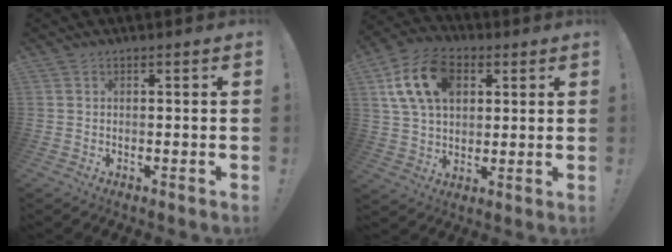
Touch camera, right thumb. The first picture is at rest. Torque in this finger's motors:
{"motor_torque": [0.13, 0.61, 1.15, 0.53, 0.09]}